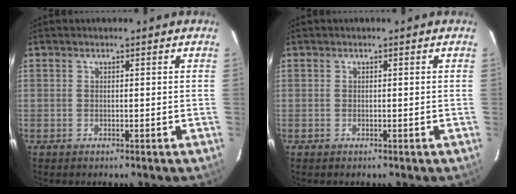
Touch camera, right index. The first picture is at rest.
{"total": 0.0}